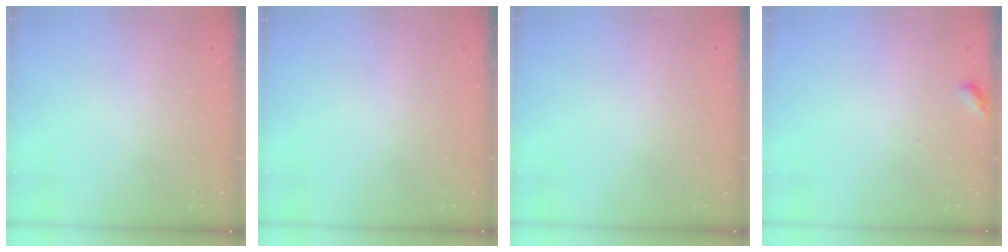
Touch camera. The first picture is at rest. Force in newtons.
{"total": 0.0}
{"total": 0.0}
{"total": 2.6, "press": 2.6, "slide": 0.3}